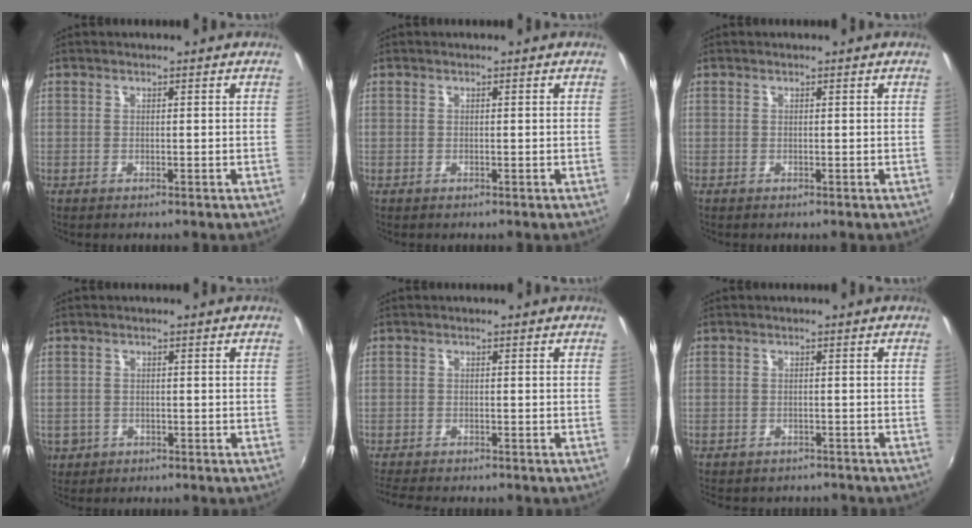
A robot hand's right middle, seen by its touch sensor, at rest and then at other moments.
{"total": 0.0}
{"total": 0.0}
{"total": 4.9, "force": [-1.5, 4.3, 1.8], "torque": [-0.051, -0.004, -0.019]}
{"total": 4.9, "force": [-4.5, 0.9, 1.8], "torque": [-0.052, -0.019, -0.080]}
{"total": 4.5, "force": [-3.9, 1.9, 1.2], "torque": [-0.030, -0.013, -0.053]}